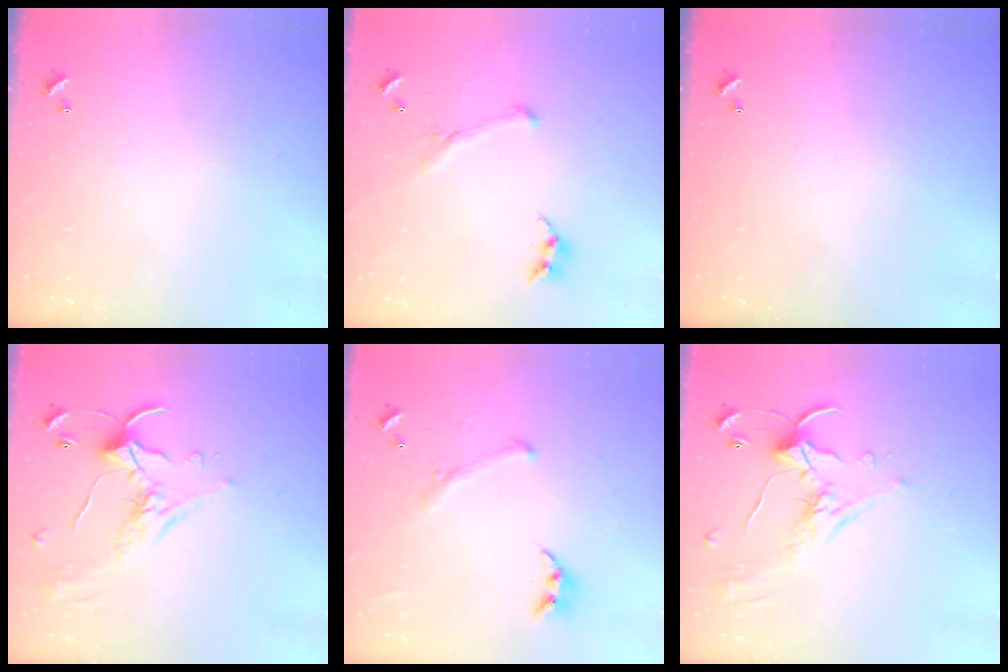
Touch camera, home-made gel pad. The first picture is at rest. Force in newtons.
{"total": 2.8, "press": 2.6, "slide": 1.0}
{"total": 0.0}
{"total": 1.2, "press": 0.6, "slide": 1.1}
{"total": 1.6, "press": 1.4, "slide": 0.8}
{"total": 1.2, "press": 0.6, "slide": 1.1}